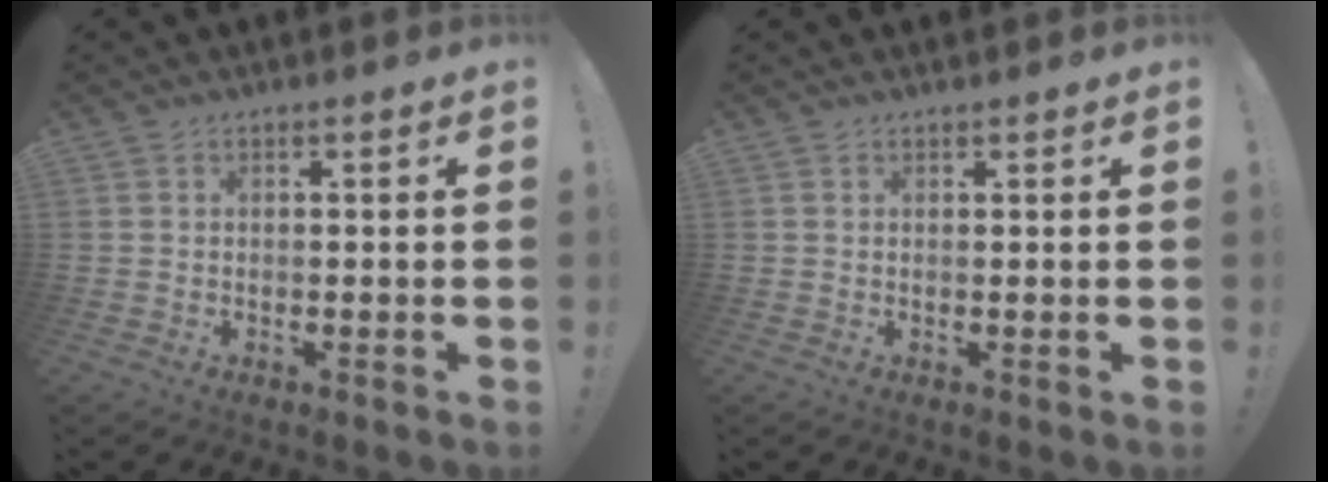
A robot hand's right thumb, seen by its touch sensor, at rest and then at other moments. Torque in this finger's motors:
{"motor_torque": [0.05, -0.04, -0.23, 0.17, 0.00]}